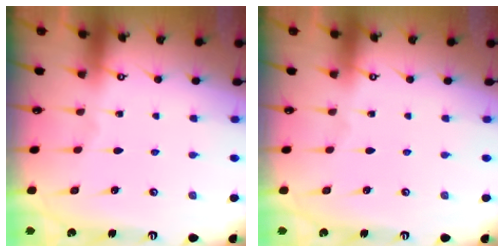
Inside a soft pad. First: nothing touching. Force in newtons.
{"total": 0.0}